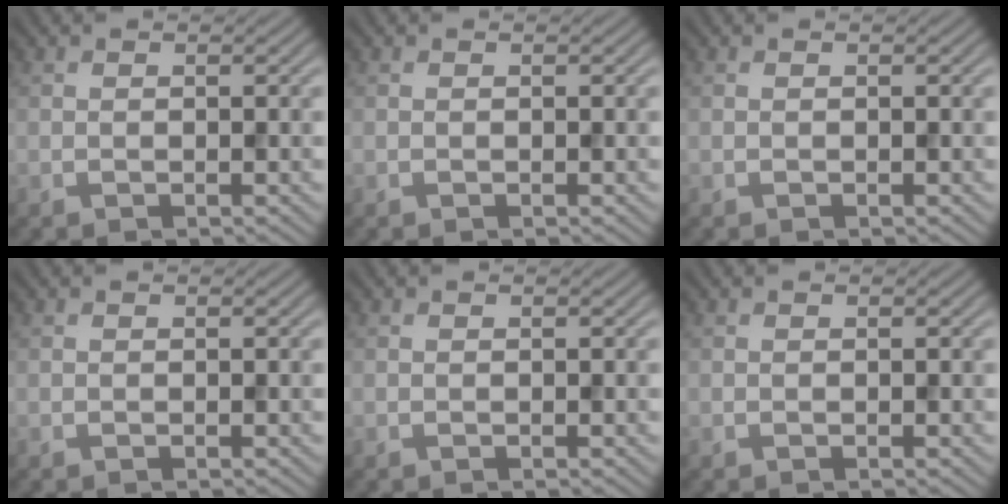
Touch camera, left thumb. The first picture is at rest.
{"total": 0.0}
{"total": 0.0}
{"total": 0.0}
{"total": 0.0}
{"total": 0.0}